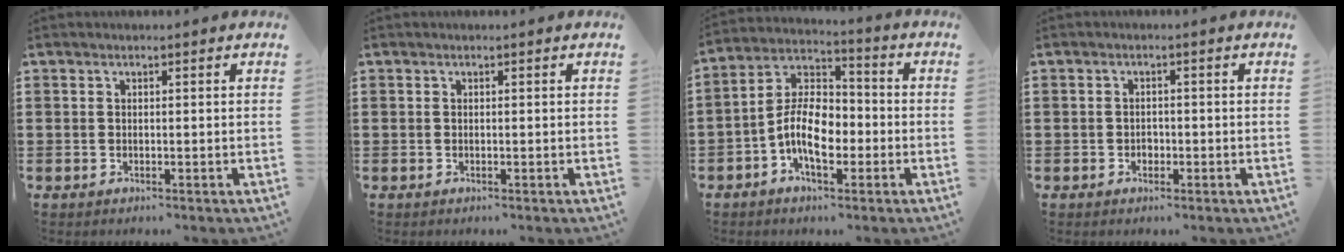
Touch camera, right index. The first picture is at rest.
{"total": 0.0}
{"total": 9.7, "force": [-2.9, 5.1, 7.7], "torque": [-0.167, 0.008, -0.058]}
{"total": 1.3, "force": [-0.5, 1.0, 0.6], "torque": [-0.015, 0.001, -0.012]}